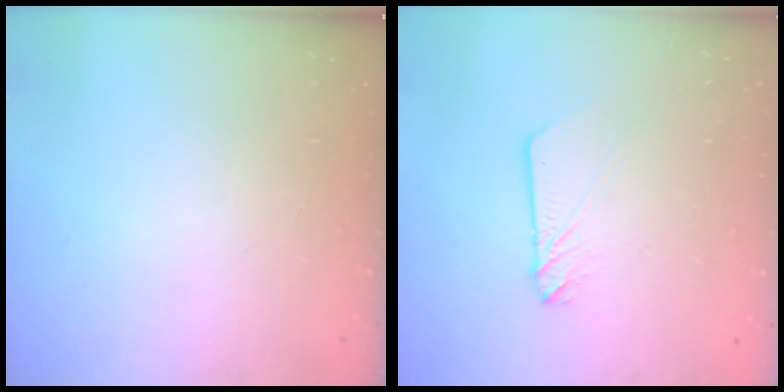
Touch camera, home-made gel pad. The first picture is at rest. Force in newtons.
{"total": 3.0, "press": 3.0, "slide": 0.2}